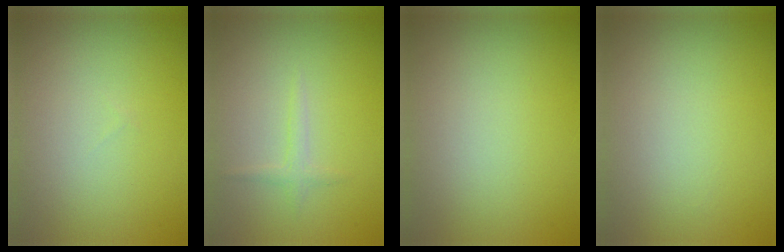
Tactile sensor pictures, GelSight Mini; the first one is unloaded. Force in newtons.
{"total": 1.0, "press": 1.0, "slide": 0.1}
{"total": 0.0}
{"total": 0.0}